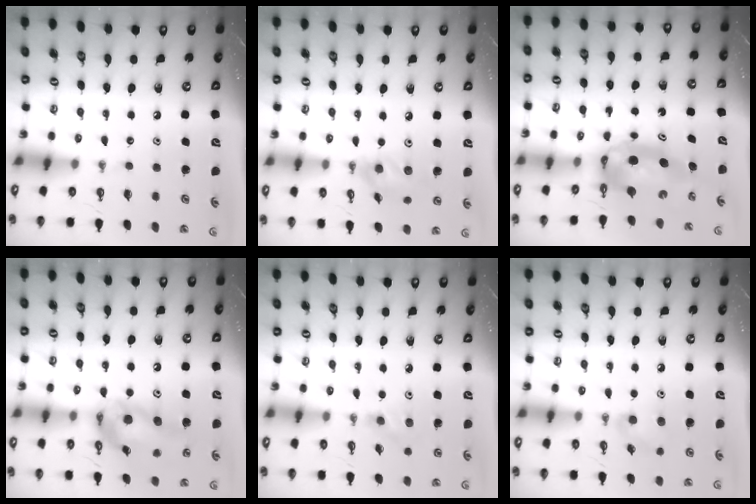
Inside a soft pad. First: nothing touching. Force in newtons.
{"total": 10.5, "press": 10.4, "slide": 1.1}
{"total": 6.2, "press": 6.2, "slide": 0.5}
{"total": 15.2, "press": 15.1, "slide": 1.7}
{"total": 3.8, "press": 3.8, "slide": 0.5}
{"total": 7.9, "press": 7.9, "slide": 0.9}